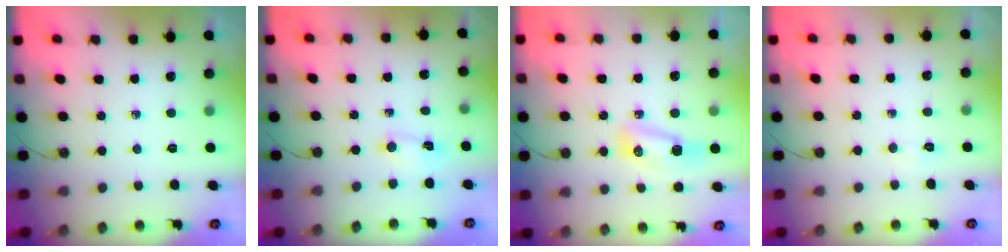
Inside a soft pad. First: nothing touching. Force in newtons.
{"total": 1.1, "press": 1.0, "slide": 0.6}
{"total": 8.0, "press": 7.9, "slide": 1.1}
{"total": 2.9, "press": 2.6, "slide": 1.4}